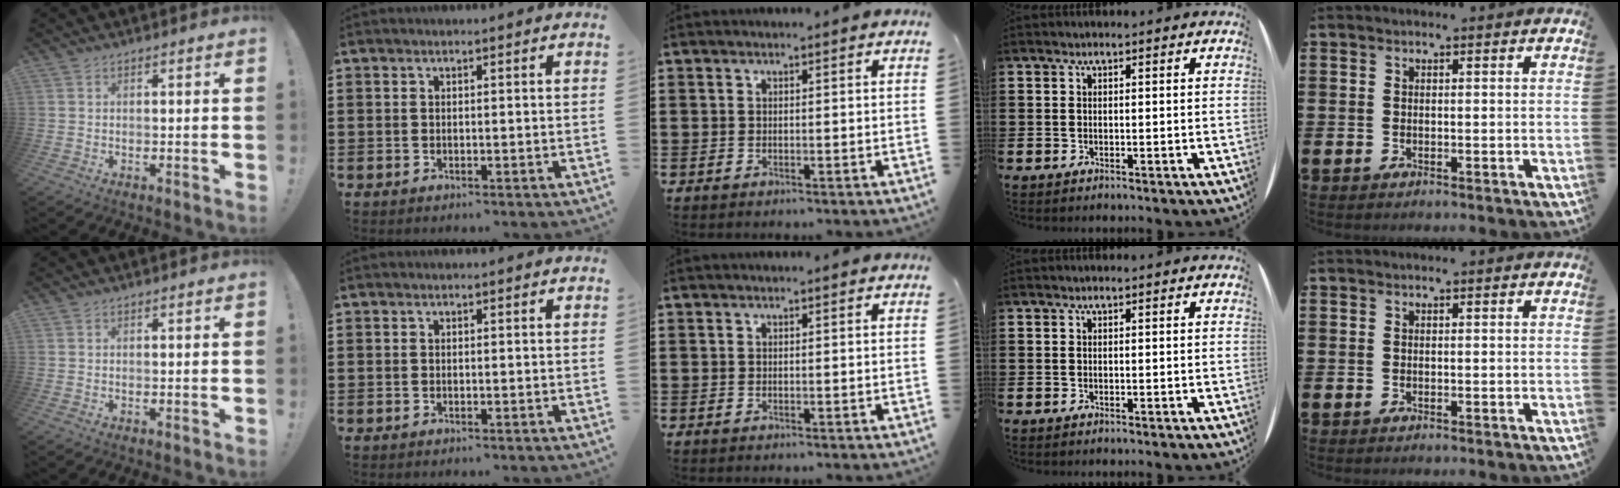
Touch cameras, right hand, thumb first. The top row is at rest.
{}